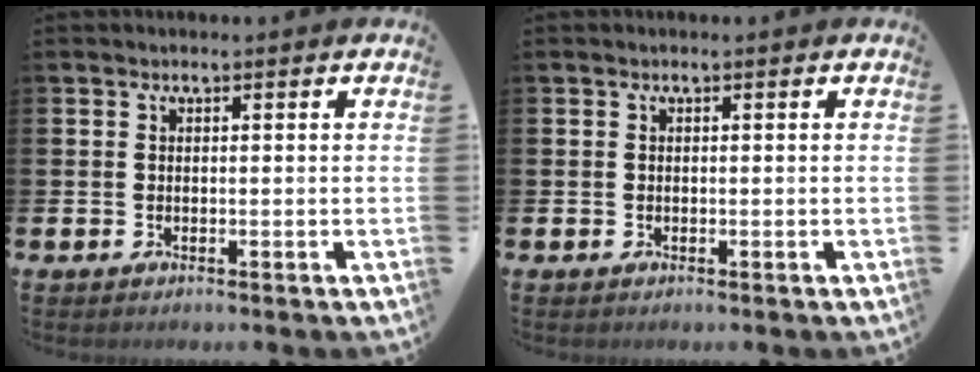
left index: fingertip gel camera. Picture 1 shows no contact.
{"total": 0.0}